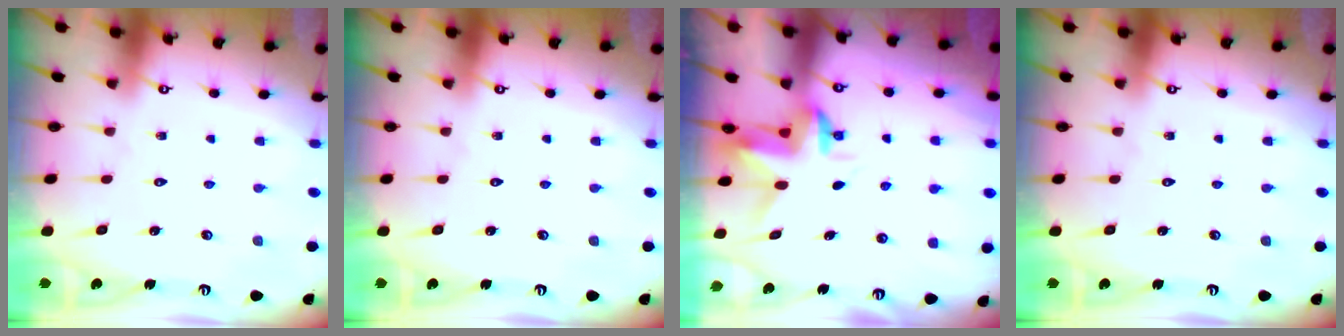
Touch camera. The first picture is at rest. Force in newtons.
{"total": 0.0}
{"total": 3.2, "press": 3.2, "slide": 0.4}
{"total": 0.0}